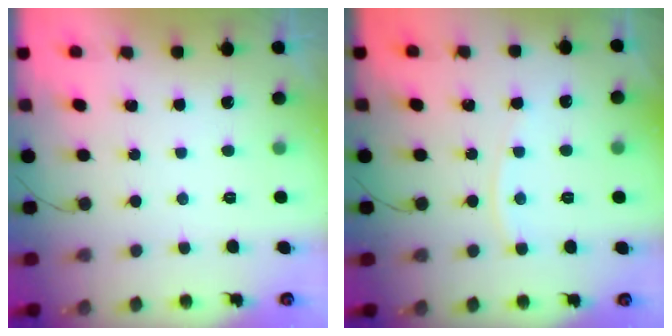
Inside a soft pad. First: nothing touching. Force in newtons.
{"total": 4.3, "press": 4.3, "slide": 0.5}